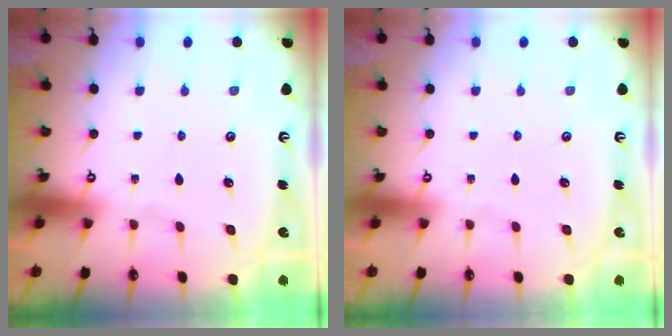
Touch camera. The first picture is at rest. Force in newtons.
{"total": 0.0}